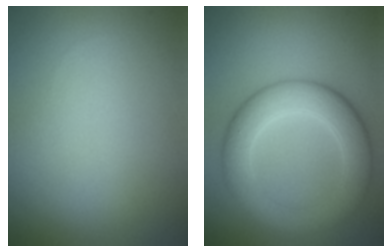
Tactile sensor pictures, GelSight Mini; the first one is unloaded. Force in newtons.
{"total": 6.6, "press": 6.6, "slide": 0.1}